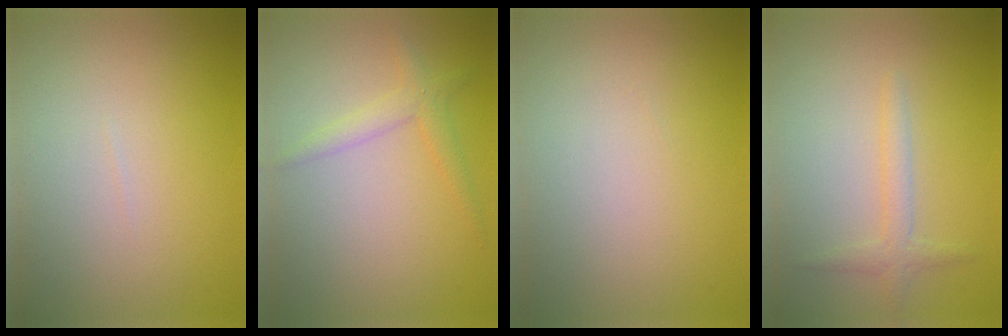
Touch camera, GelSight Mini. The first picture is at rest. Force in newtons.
{"total": 2.0, "press": 2.0, "slide": 0.1}
{"total": 0.0}
{"total": 1.8, "press": 1.8, "slide": 0.1}